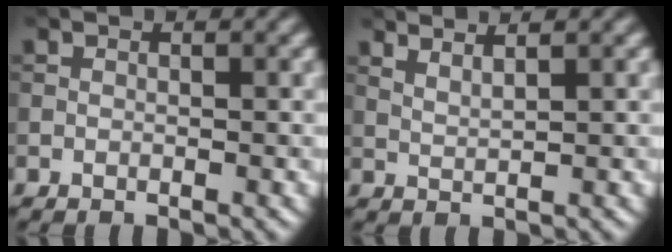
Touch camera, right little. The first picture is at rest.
{"total": 2.2, "force": [1.8, 0.5, 1.2], "torque": [-0.019, 0.004, 0.026]}